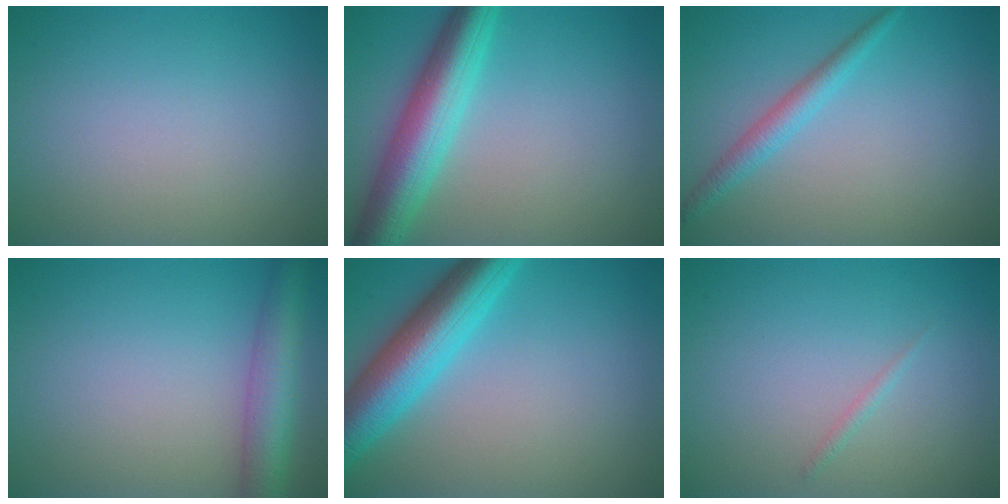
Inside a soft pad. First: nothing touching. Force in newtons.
{"total": 7.1, "press": 7.0, "slide": 0.2}
{"total": 2.2, "press": 2.2, "slide": 0.1}
{"total": 5.0, "press": 5.0, "slide": 0.2}
{"total": 7.7, "press": 7.7, "slide": 0.3}
{"total": 0.6, "press": 0.6, "slide": 0.0}